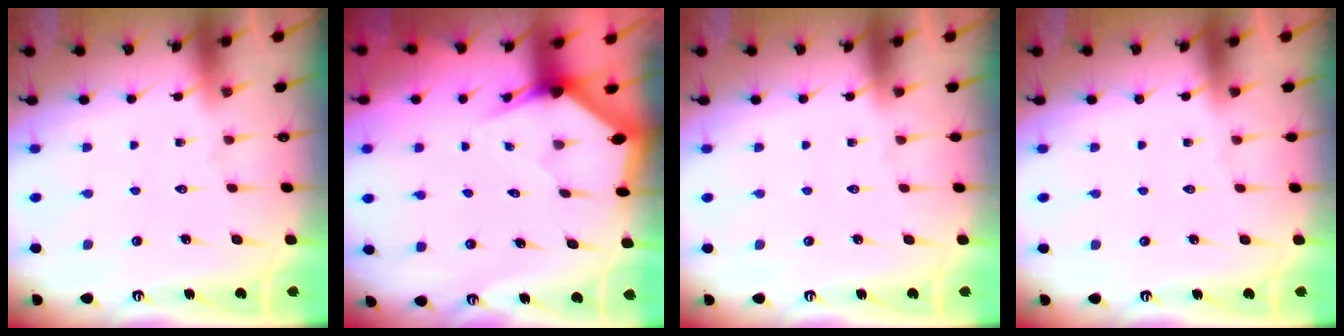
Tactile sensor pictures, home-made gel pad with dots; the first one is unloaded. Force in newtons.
{"total": 2.8, "press": 2.8, "slide": 0.1}
{"total": 0.0}
{"total": 0.0}